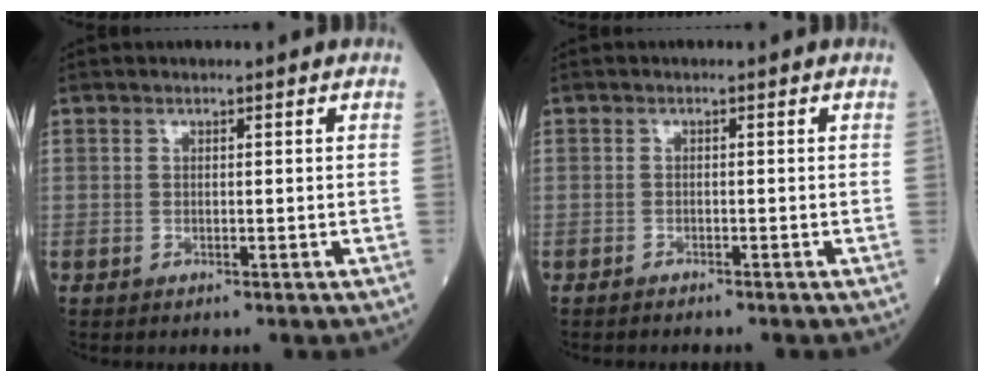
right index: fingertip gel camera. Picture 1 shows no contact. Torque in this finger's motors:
{"motor_torque": [-0.15, -0.04, 0.07, -0.02]}